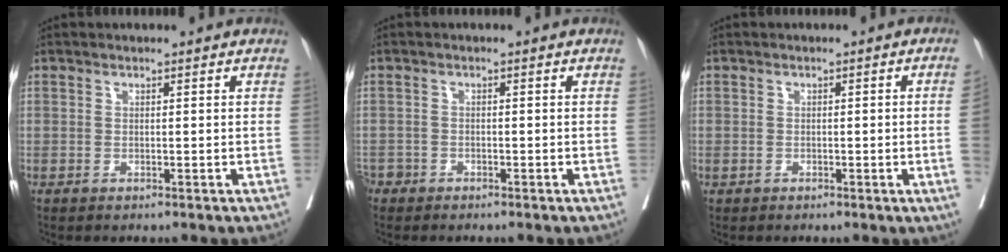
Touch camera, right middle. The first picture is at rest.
{"total": 2.1, "force": [-1.6, 1.3, 0.1], "torque": [-0.001, 0.003, -0.032]}
{"total": 2.7, "force": [-0.4, -0.5, 2.7], "torque": [-0.040, 0.006, 0.000]}